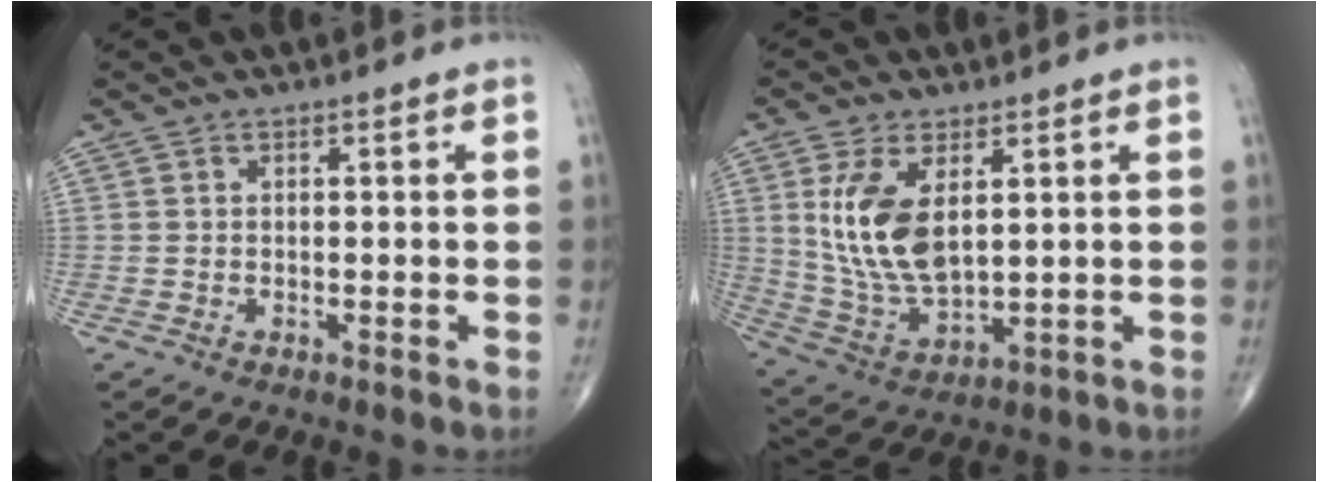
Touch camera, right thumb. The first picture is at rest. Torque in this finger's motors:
{"motor_torque": [-0.13, 0.58, 0.93, 0.64, 0.20]}